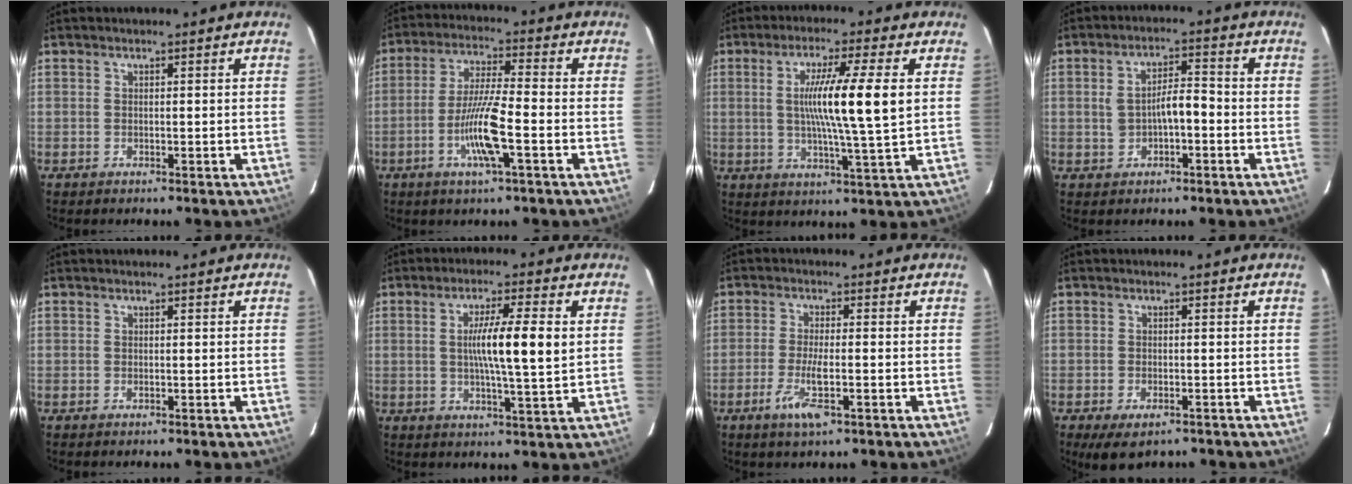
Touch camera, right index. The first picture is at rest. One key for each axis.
{"total": 9.4, "fx": -3.2, "fy": 0.3, "fz": 8.9, "tx": -0.172, "ty": -0.006, "tz": -0.062}
{"total": 11.8, "fx": 1.7, "fy": -0.7, "fz": 11.6, "tx": -0.205, "ty": -0.003, "tz": 0.027}
{"total": 5.5, "fx": -0.7, "fy": 2.2, "fz": 5.0, "tx": -0.096, "ty": 0.020, "tz": -0.008}
{"total": 0.0}
{"total": 9.4, "fx": 1.3, "fy": 0.2, "fz": 9.4, "tx": -0.161, "ty": 0.002, "tz": 0.020}
{"total": 5.3, "fx": -2.4, "fy": 0.7, "fz": 4.6, "tx": -0.096, "ty": -0.008, "tz": -0.043}
{"total": 5.4, "fx": -3.8, "fy": 2.5, "fz": 2.9, "tx": -0.049, "ty": -0.006, "tz": -0.054}